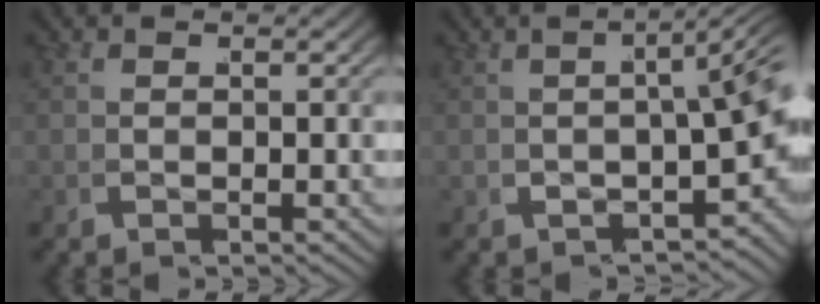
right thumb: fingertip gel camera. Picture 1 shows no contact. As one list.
[{"total": 4.7, "force": [-0.4, 1.6, 4.4], "torque": [-0.035, 0.021, -0.008]}]